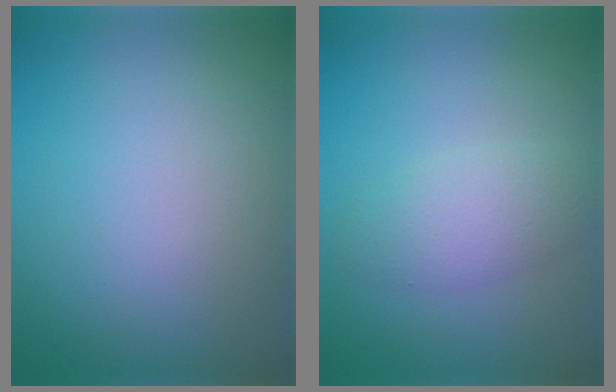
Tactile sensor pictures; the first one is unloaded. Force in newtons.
{"total": 2.9, "press": 2.9, "slide": 0.1}